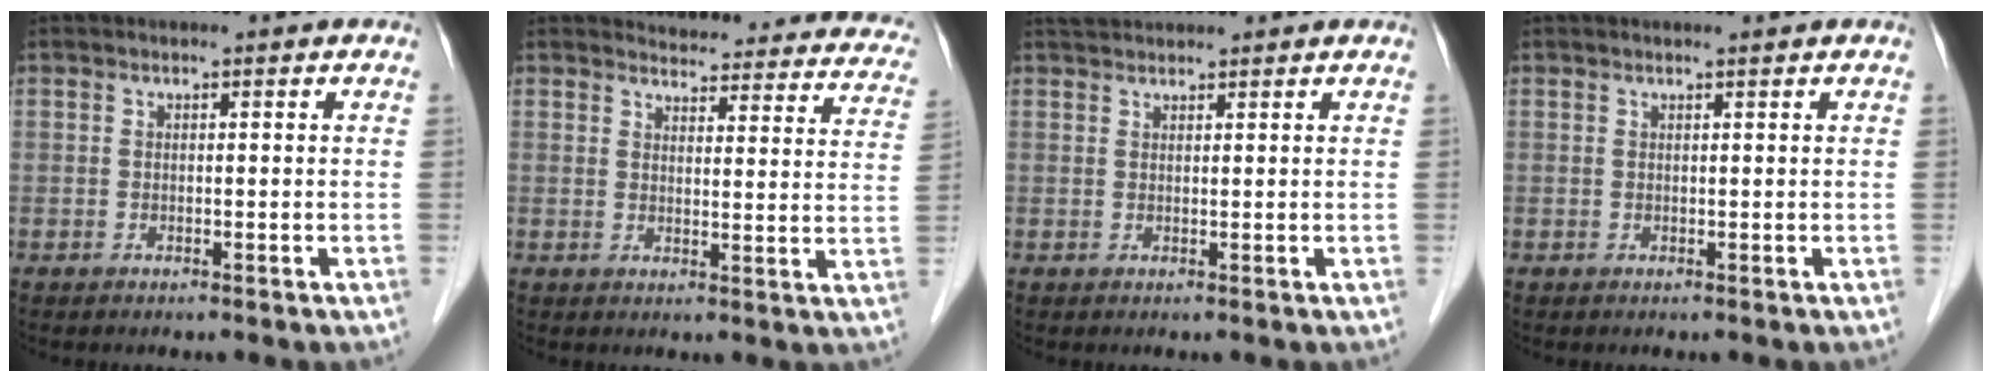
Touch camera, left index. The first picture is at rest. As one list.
[{"total": 19.8, "force": [18.7, 4.7, 4.4], "torque": [-0.029, -0.055, 0.188]}, {"total": 3.2, "force": [3.1, 0.3, 0.9], "torque": [-0.015, 0.031, 0.056]}, {"total": 1.2, "force": [1.0, -0.3, 0.7], "torque": [-0.009, 0.006, 0.017]}]